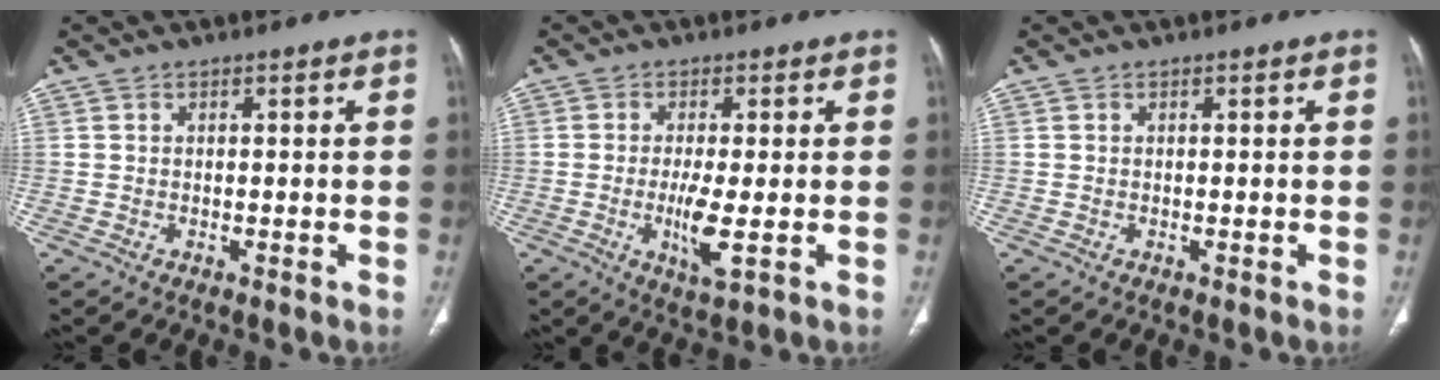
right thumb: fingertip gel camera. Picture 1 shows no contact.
{"total": 6.0, "force": [-1.0, 1.2, 5.8], "torque": [-0.119, -0.017, -0.019]}
{"total": 0.0}